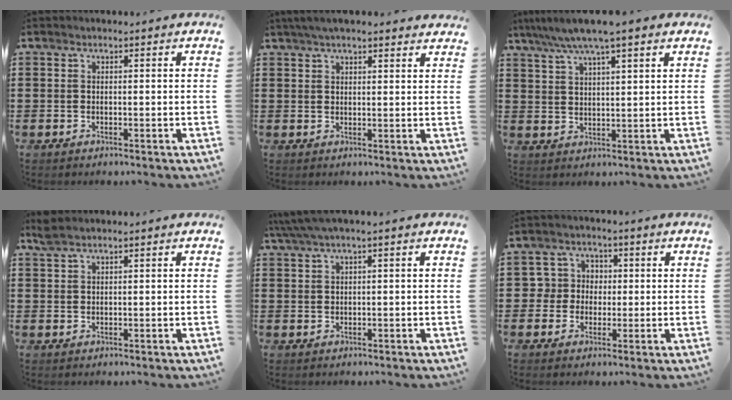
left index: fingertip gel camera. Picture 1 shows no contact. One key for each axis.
{"total": 3.5, "fx": 3.0, "fy": 0.5, "fz": 1.8, "tx": -0.041, "ty": 0.005, "tz": 0.056}
{"total": 6.6, "fx": 5.1, "fy": 0.2, "fz": 4.2, "tx": -0.094, "ty": -0.012, "tz": 0.089}
{"total": 1.8, "fx": 1.4, "fy": 0.3, "fz": 1.1, "tx": -0.025, "ty": 0.001, "tz": 0.027}
{"total": 2.0, "fx": 0.7, "fy": 0.0, "fz": 1.9, "tx": -0.042, "ty": -0.004, "tz": 0.009}
{"total": 4.5, "fx": 0.1, "fy": 4.5, "fz": 0.7, "tx": -0.036, "ty": 0.015, "tz": -0.001}